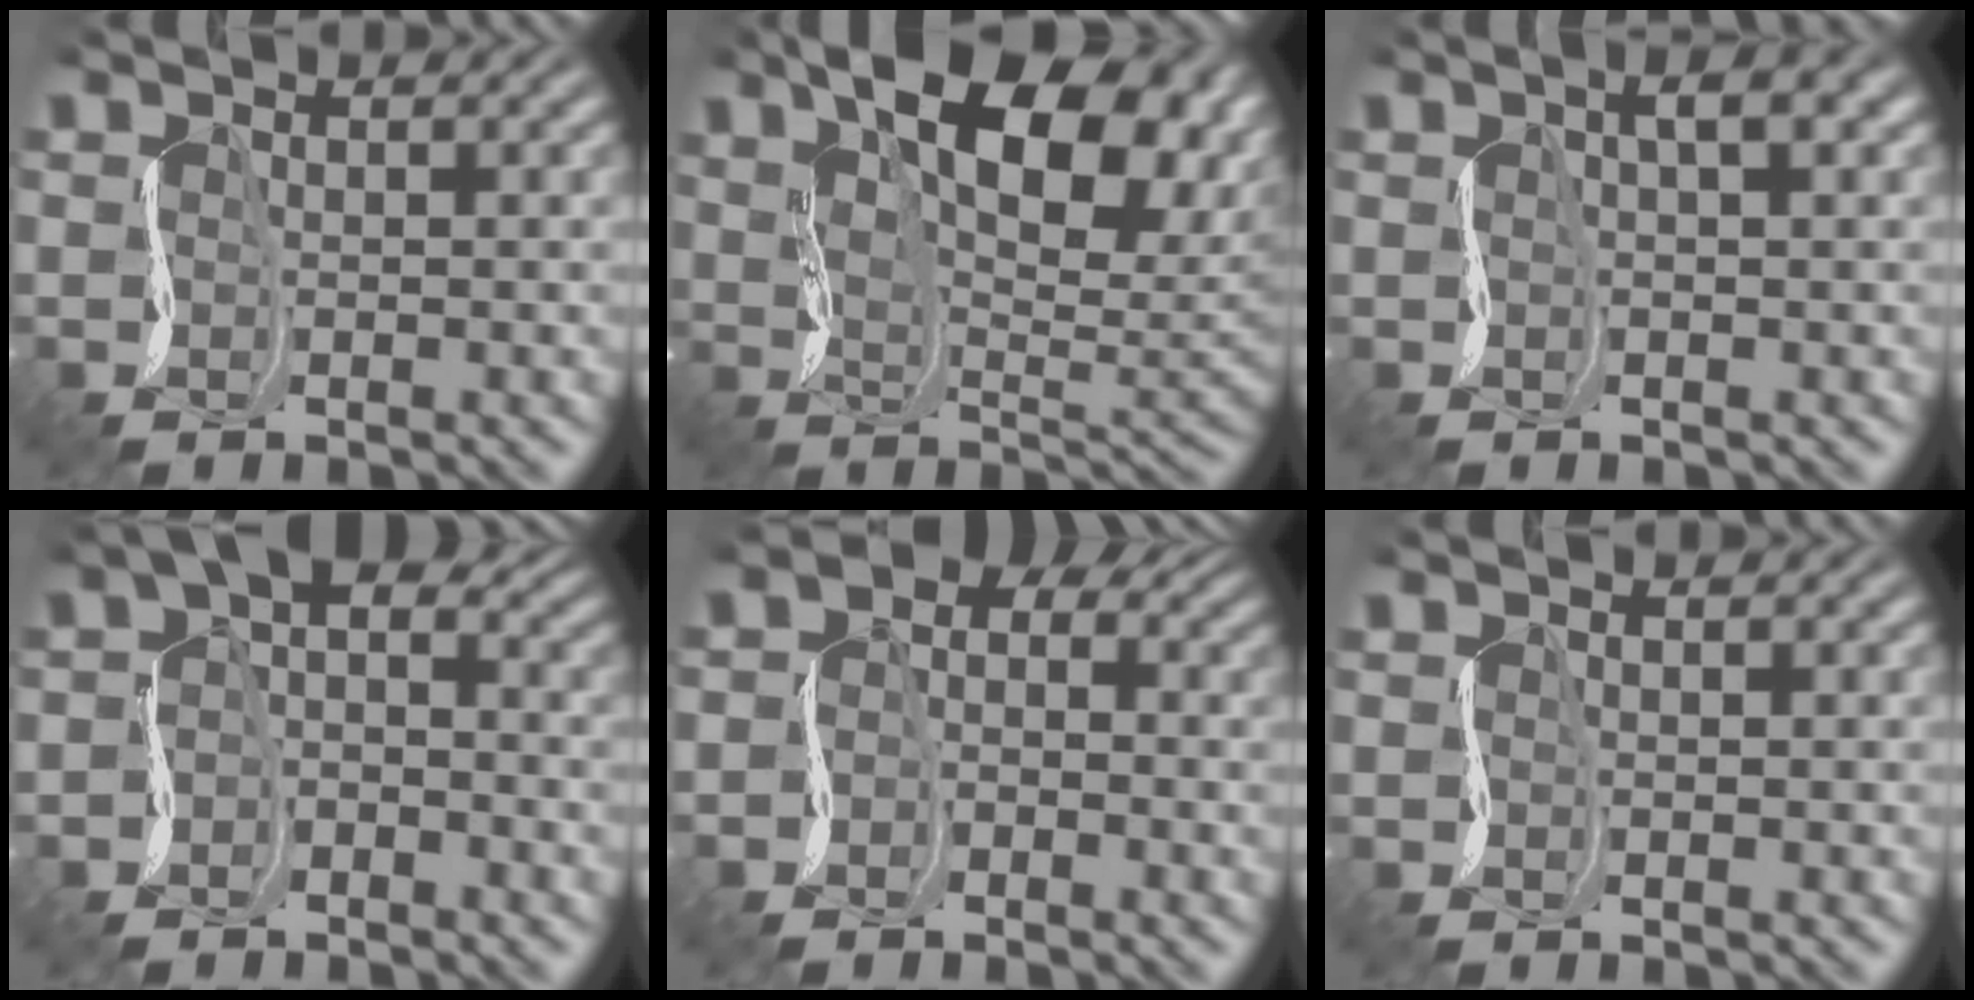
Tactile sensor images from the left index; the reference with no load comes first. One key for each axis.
{"total": 13.5, "fx": 5.6, "fy": 6.1, "fz": 10.7, "tx": -0.162, "ty": 0.010, "tz": 0.087}
{"total": 2.5, "fx": 0.9, "fy": 0.4, "fz": 2.2, "tx": -0.037, "ty": 0.012, "tz": 0.011}
{"total": 4.1, "fx": -0.4, "fy": 2.6, "fz": 3.1, "tx": -0.041, "ty": 0.016, "tz": -0.028}
{"total": 3.3, "fx": -0.4, "fy": 2.5, "fz": 2.2, "tx": -0.014, "ty": 0.009, "tz": -0.025}
{"total": 0.0}